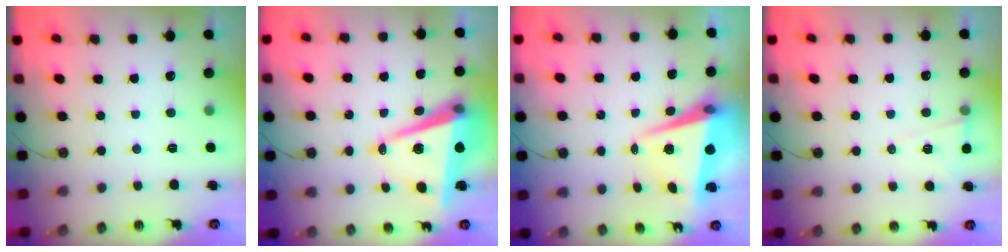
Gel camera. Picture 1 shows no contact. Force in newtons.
{"total": 10.3, "press": 9.6, "slide": 3.9}
{"total": 8.3, "press": 8.2, "slide": 1.1}
{"total": 6.0, "press": 4.8, "slide": 3.6}